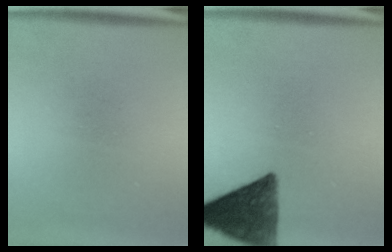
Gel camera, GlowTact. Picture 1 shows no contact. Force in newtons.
{"total": 11.1}